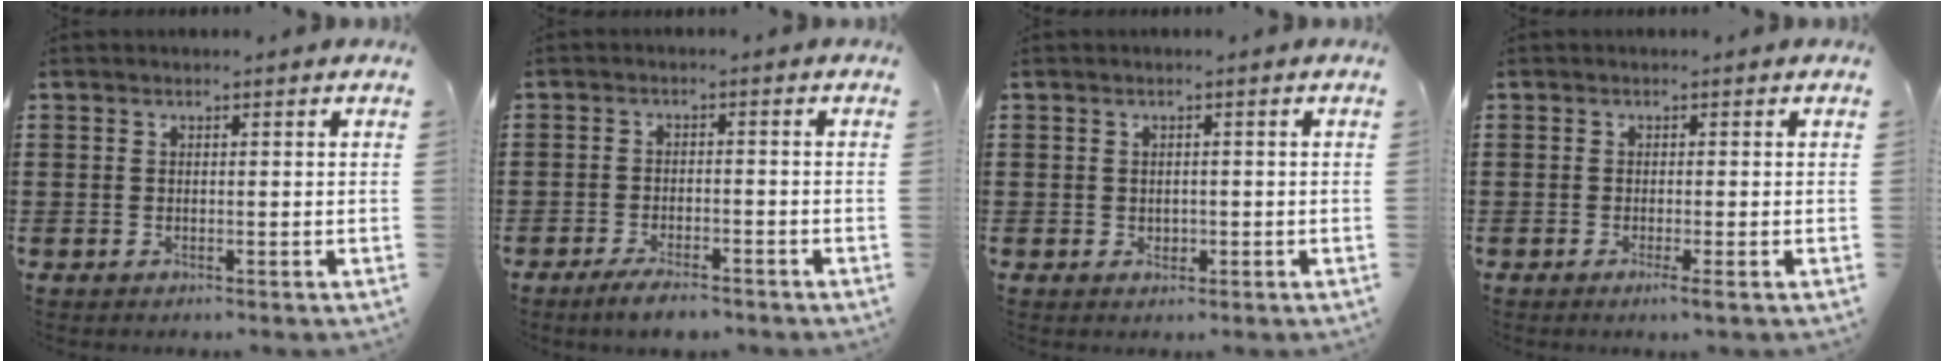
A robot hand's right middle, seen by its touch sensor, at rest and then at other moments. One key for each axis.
{"total": 3.2, "fx": -2.9, "fy": 0.4, "fz": 1.5, "tx": -0.033, "ty": -0.002, "tz": -0.057}
{"total": 0.9, "fx": 0.0, "fy": 0.8, "fz": 0.5, "tx": -0.003, "ty": 0.001, "tz": -0.002}
{"total": 1.2, "fx": -0.5, "fy": -0.2, "fz": 1.0, "tx": -0.018, "ty": -0.005, "tz": -0.009}